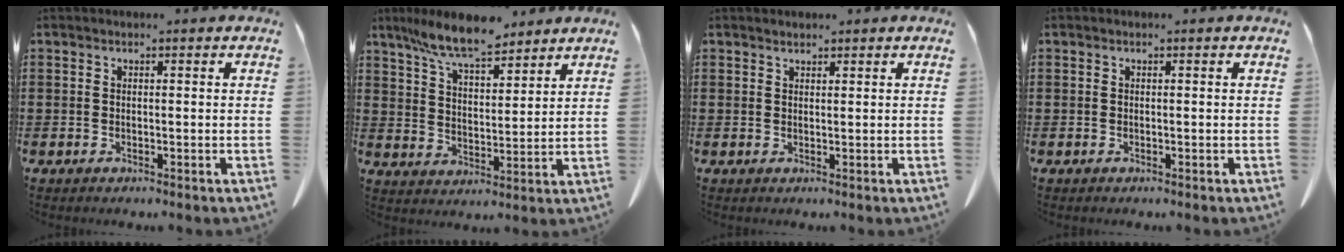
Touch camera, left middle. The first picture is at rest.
{"total": 9.2, "force": [7.8, 1.8, 4.5], "torque": [-0.111, -0.020, 0.147]}
{"total": 1.1, "force": [1.1, 0.2, 0.1], "torque": [-0.005, -0.001, 0.023]}
{"total": 0.0}